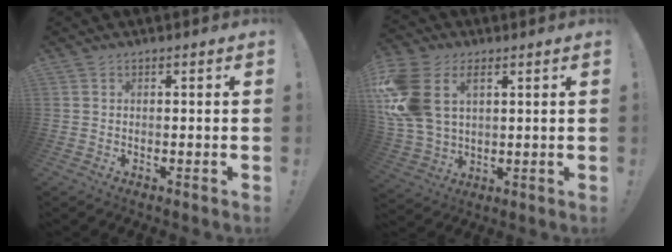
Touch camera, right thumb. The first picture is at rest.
{"total": 15.8, "force": [5.4, 10.6, 10.4], "torque": [-0.223, -0.017, 0.103]}